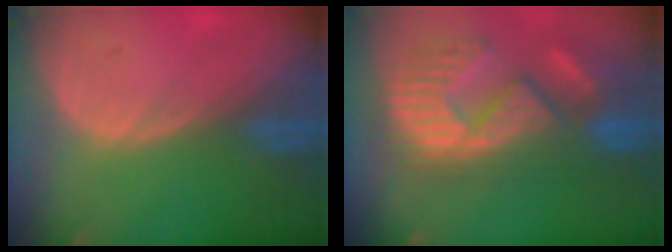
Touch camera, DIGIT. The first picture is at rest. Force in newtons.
{"total": 12.6, "press": 11.8, "slide": 4.4}